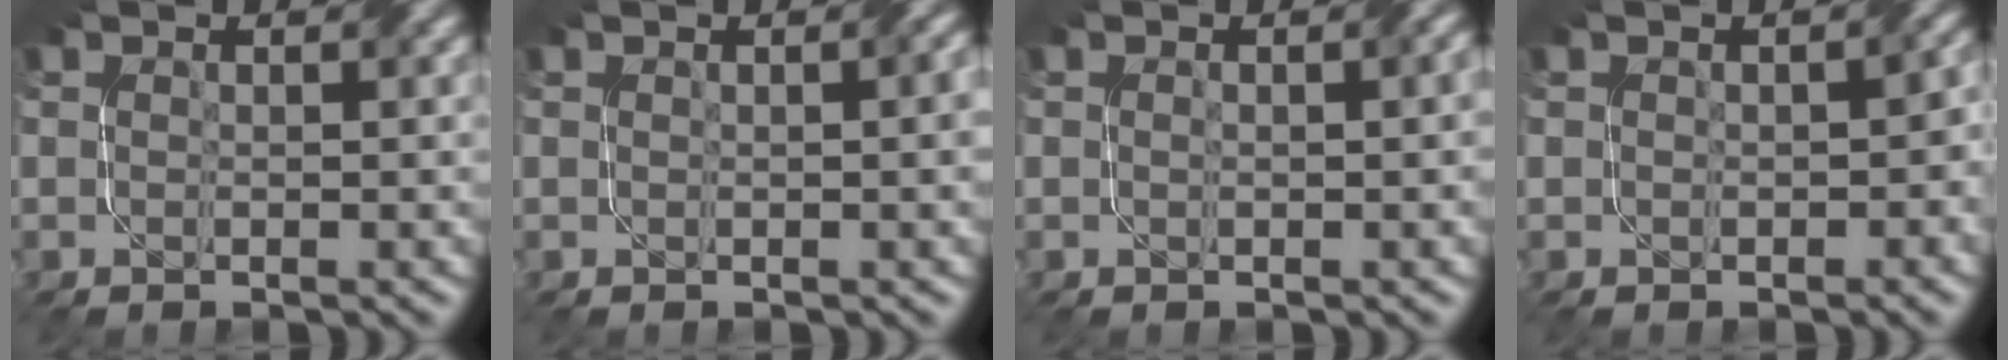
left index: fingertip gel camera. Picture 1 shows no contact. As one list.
[{"total": 2.2, "force": [0.3, 0.6, 2.1], "torque": [-0.019, 0.008, 0.002]}, {"total": 1.7, "force": [0.2, 0.6, 1.6], "torque": [-0.019, 0.003, 0.003]}, {"total": 2.2, "force": [-0.2, 1.2, 1.9], "torque": [-0.023, 0.000, -0.001]}]